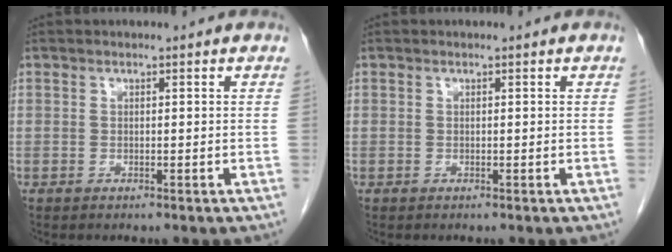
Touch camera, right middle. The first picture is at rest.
{"total": 0.0}